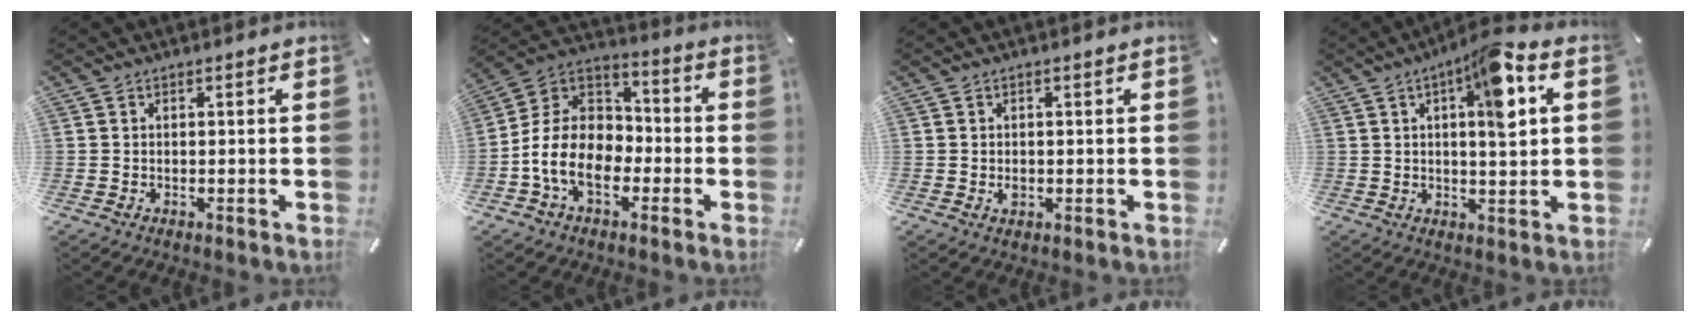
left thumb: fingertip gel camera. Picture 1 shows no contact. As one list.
[{"total": 13.1, "force": [-5.3, 9.5, 7.4], "torque": [-0.179, 0.015, -0.101]}, {"total": 1.5, "force": [-0.2, 1.2, 0.9], "torque": [-0.016, 0.003, -0.004]}, {"total": 10.7, "force": [3.4, 2.7, 9.8], "torque": [-0.137, -0.011, 0.048]}]